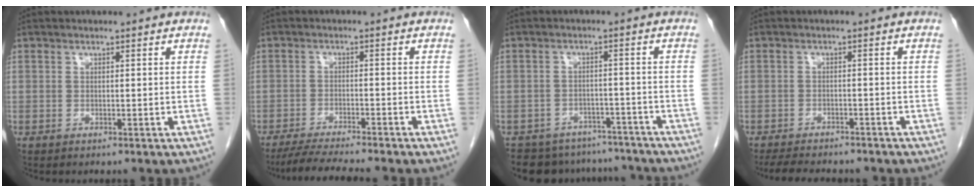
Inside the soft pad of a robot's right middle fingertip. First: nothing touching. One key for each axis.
{"total": 7.6, "fx": -6.6, "fy": -0.9, "fz": 3.6, "tx": -0.051, "ty": -0.023, "tz": -0.109}
{"total": 12.5, "fx": -11.2, "fy": 5.1, "fz": 2.0, "tx": -0.030, "ty": 0.014, "tz": -0.137}
{"total": 10.0, "fx": -8.7, "fy": 2.7, "fz": 4.3, "tx": -0.067, "ty": -0.005, "tz": -0.114}